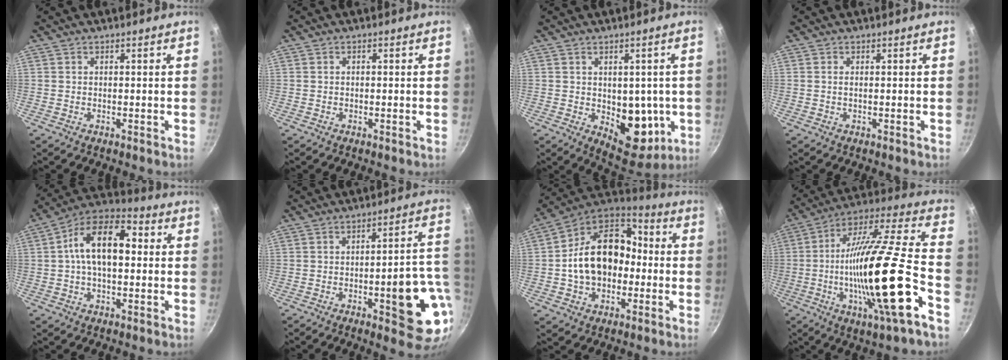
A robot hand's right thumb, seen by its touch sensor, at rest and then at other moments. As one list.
[{"total": 0.0}, {"total": 11.5, "force": [-1.0, 7.5, 8.7], "torque": [-0.062, -0.020, 0.000]}, {"total": 0.6, "force": [0.1, 0.0, 0.6], "torque": [-0.014, -0.001, 0.001]}, {"total": 14.6, "force": [1.8, 8.3, 11.9], "torque": [-0.168, 0.034, 0.008]}, {"total": 15.9, "force": [-3.9, 5.2, 14.5], "torque": [-0.135, 0.025, -0.050]}, {"total": 19.4, "force": [-1.3, 14.2, 13.1], "torque": [-0.198, 0.055, -0.032]}, {"total": 26.0, "force": [-7.5, 3.9, 24.5], "torque": [-0.400, 0.021, -0.135]}]